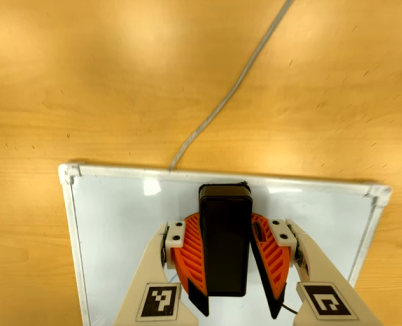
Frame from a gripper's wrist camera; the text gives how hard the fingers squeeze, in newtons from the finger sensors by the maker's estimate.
{"total": 13.4, "left": 15.4, "right": 11.5}